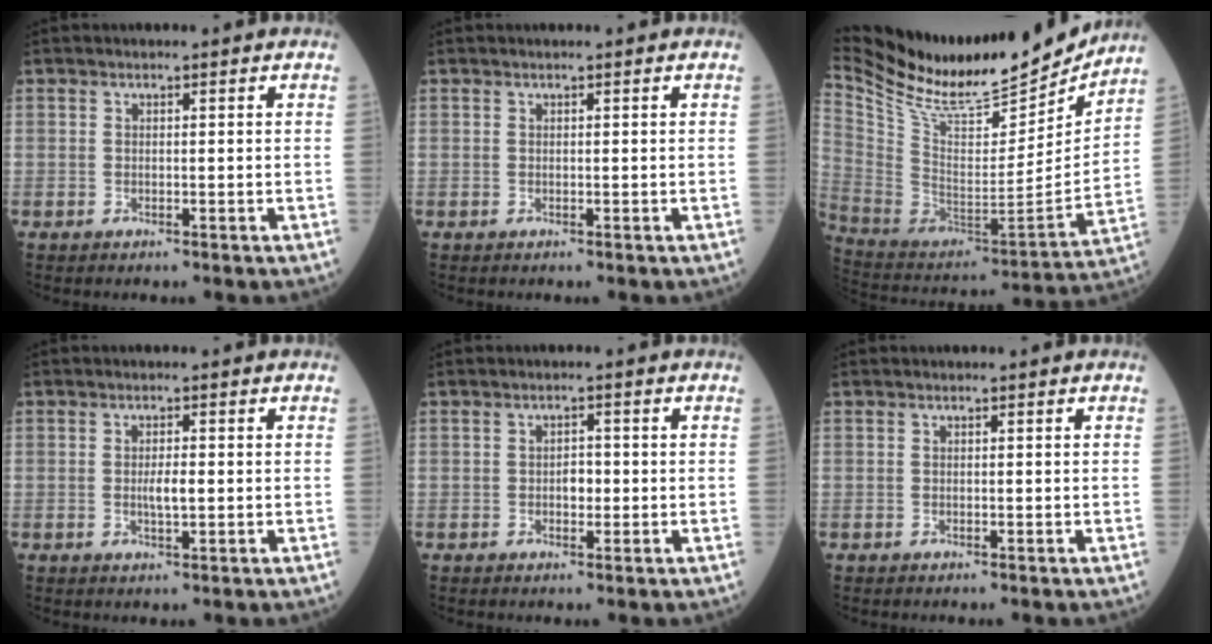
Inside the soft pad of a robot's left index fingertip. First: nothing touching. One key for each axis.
{"total": 0.0}
{"total": 29.8, "fx": 26.0, "fy": 6.2, "fz": 13.1, "tx": -0.259, "ty": -0.040, "tz": 0.410}
{"total": 2.2, "fx": 0.0, "fy": 0.4, "fz": 2.2, "tx": -0.044, "ty": -0.002, "tz": 0.001}
{"total": 1.8, "fx": -0.2, "fy": 1.1, "fz": 1.4, "tx": -0.020, "ty": 0.003, "tz": -0.003}
{"total": 0.0}